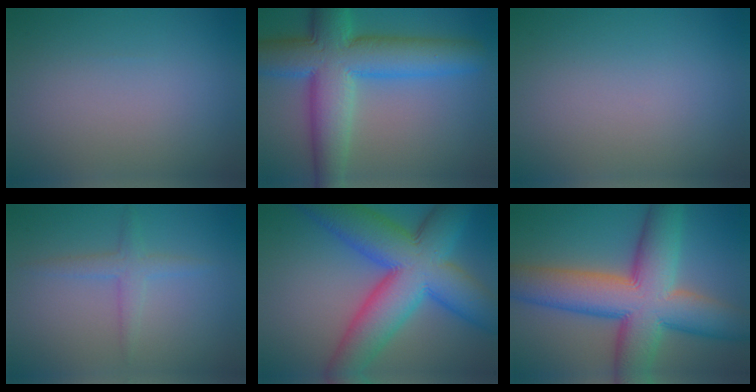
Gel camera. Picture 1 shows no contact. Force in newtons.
{"total": 11.0, "press": 11.0, "slide": 0.2}
{"total": 0.0}
{"total": 2.0, "press": 2.0, "slide": 0.1}
{"total": 13.8, "press": 13.8, "slide": 0.3}
{"total": 13.4, "press": 13.4, "slide": 0.3}